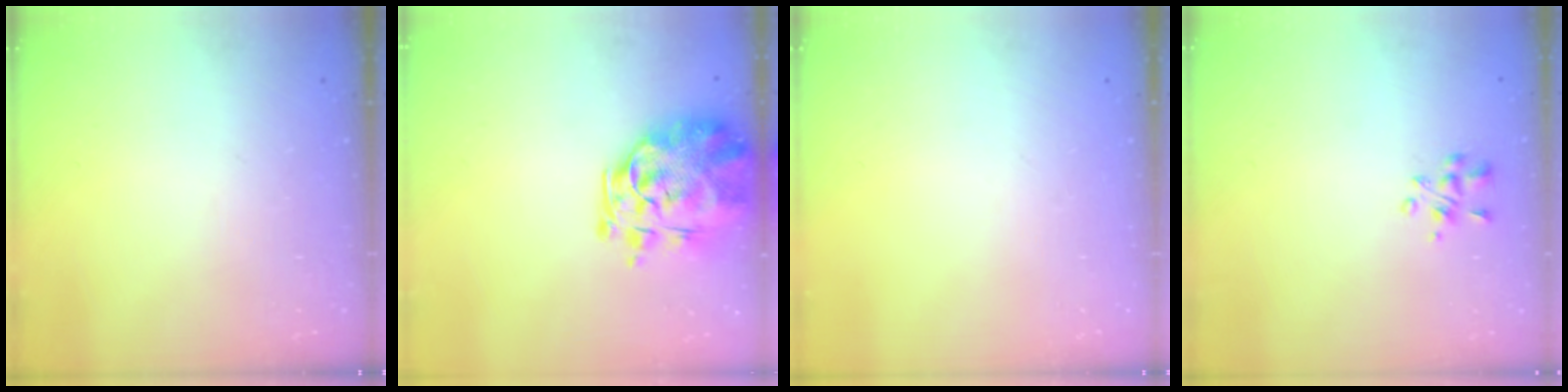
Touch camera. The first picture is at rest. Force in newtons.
{"total": 7.0, "press": 6.5, "slide": 2.7}
{"total": 0.0}
{"total": 3.8, "press": 3.8, "slide": 0.6}